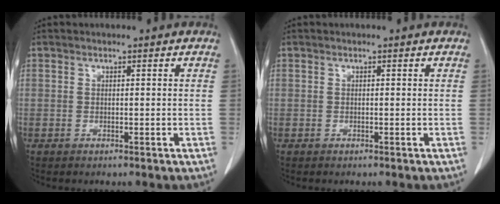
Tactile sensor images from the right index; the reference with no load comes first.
{"total": 0.0}